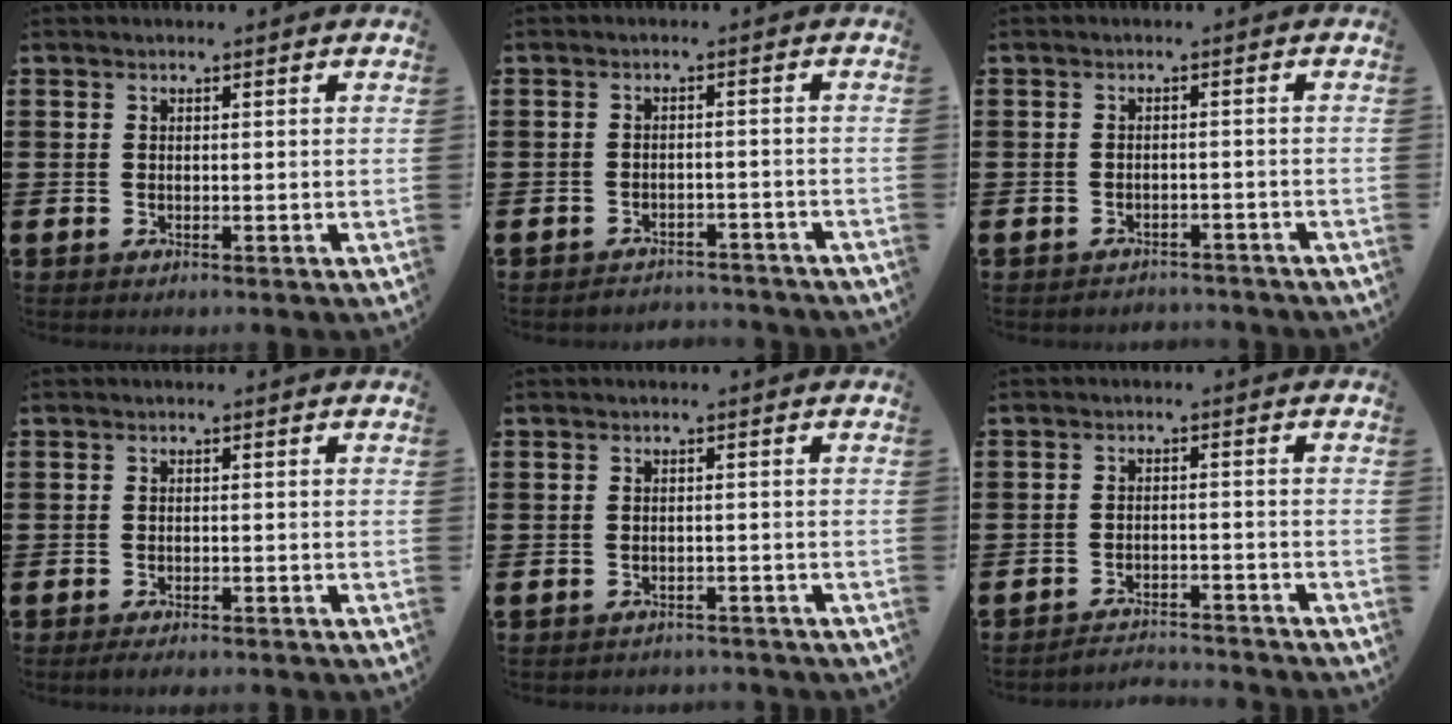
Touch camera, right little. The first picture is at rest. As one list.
[{"total": 2.0, "force": [-2.0, 0.1, -0.2], "torque": [-0.004, 0.004, -0.044]}, {"total": 1.5, "force": [-1.5, 0.1, -0.1], "torque": [-0.003, 0.003, -0.034]}, {"total": 1.2, "force": [-1.1, 0.1, 0.5], "torque": [-0.010, -0.001, -0.022]}, {"total": 1.2, "force": [-1.2, 0.1, -0.1], "torque": [-0.003, 0.003, -0.026]}, {"total": 2.7, "force": [-2.7, -0.1, -0.1], "torque": [-0.003, 0.004, -0.058]}]